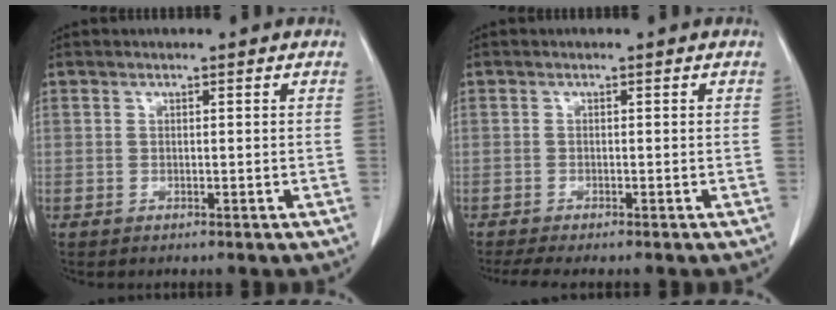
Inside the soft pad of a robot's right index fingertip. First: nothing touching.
{"total": 3.6, "force": [-3.0, 0.3, 2.0], "torque": [-0.029, -0.009, -0.047]}